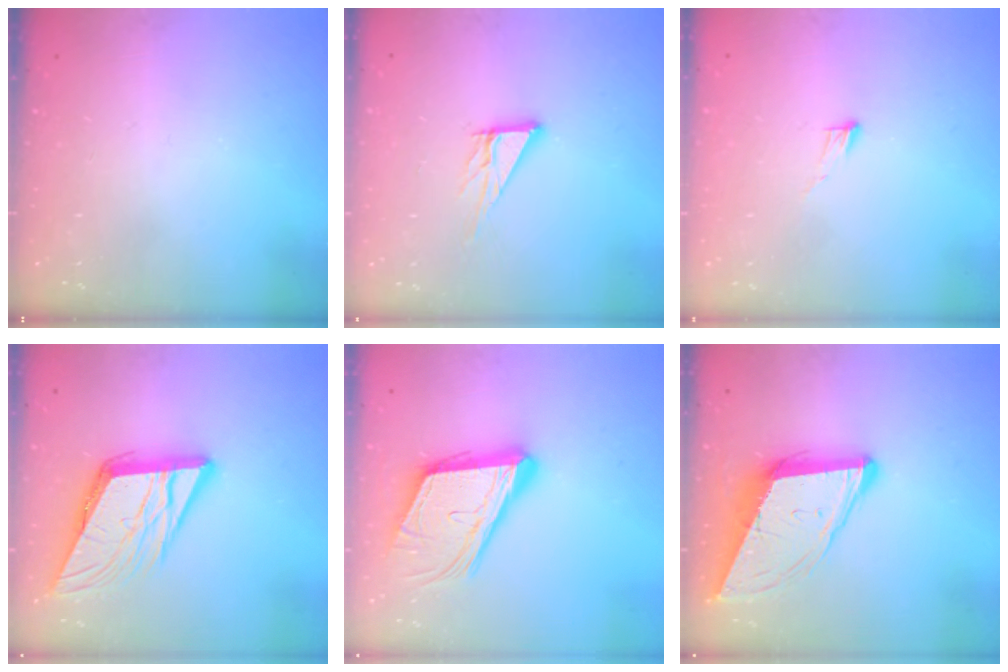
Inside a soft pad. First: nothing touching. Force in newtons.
{"total": 8.0, "press": 8.0, "slide": 0.7}
{"total": 3.7, "press": 3.7, "slide": 0.3}
{"total": 15.2, "press": 15.0, "slide": 2.6}
{"total": 20.0, "press": 19.6, "slide": 3.9}
{"total": 12.6, "press": 12.0, "slide": 3.9}